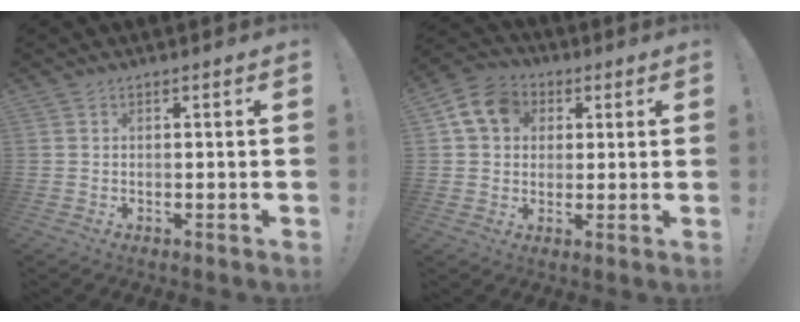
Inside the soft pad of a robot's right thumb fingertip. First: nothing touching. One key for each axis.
{"total": 11.5, "fx": 3.7, "fy": 9.3, "fz": 5.6, "tx": -0.084, "ty": 0.003, "tz": 0.075}